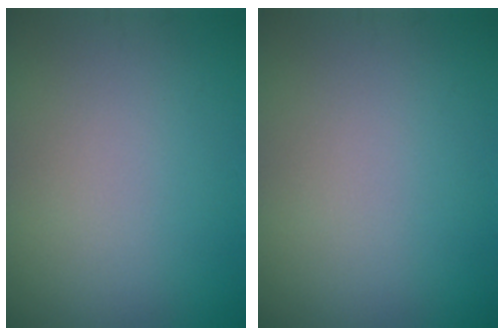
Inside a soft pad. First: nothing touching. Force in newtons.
{"total": 0.0}